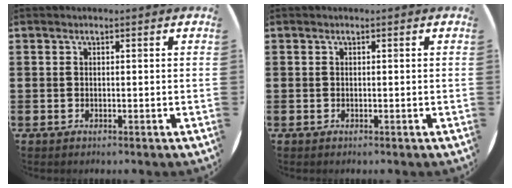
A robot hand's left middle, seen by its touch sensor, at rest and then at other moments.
{"total": 0.0}